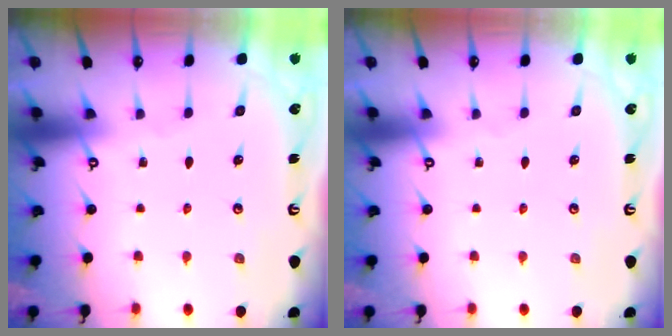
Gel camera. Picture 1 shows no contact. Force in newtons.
{"total": 0.0}